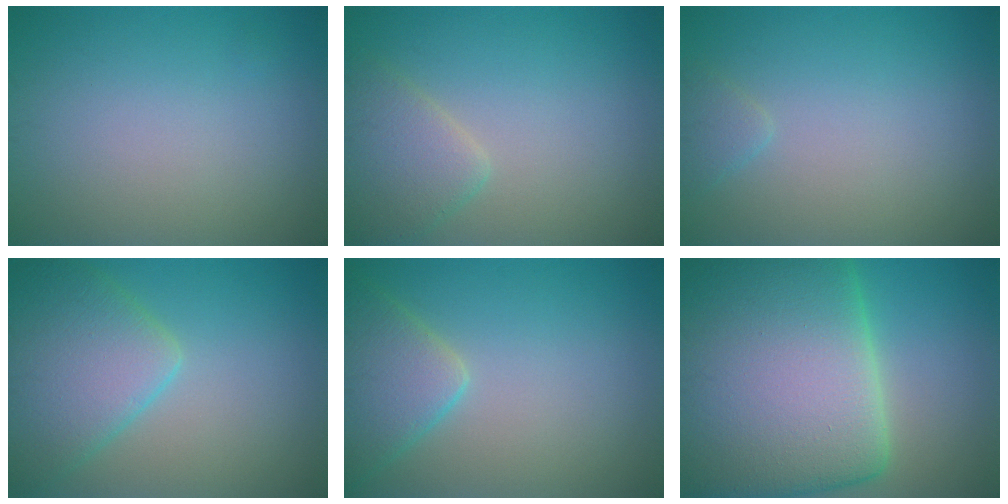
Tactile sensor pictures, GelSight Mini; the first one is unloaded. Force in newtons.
{"total": 3.4, "press": 3.4, "slide": 0.2}
{"total": 1.0, "press": 1.0, "slide": 0.1}
{"total": 6.9, "press": 6.9, "slide": 0.5}
{"total": 4.7, "press": 4.7, "slide": 0.3}
{"total": 23.5, "press": 23.5, "slide": 1.1}